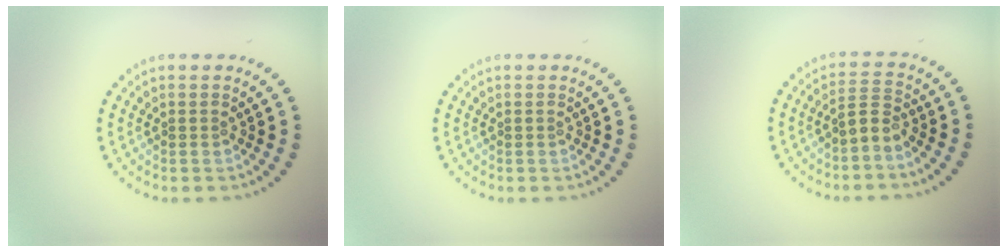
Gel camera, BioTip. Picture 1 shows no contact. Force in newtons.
{"total": 0.0}
{"total": 2.0, "press": 1.4, "slide": 1.4}